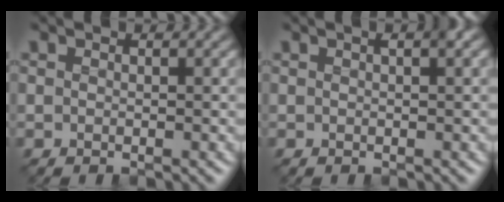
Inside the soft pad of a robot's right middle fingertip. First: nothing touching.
{"total": 1.2, "force": [0.4, 0.2, 1.2], "torque": [-0.016, 0.002, 0.003]}